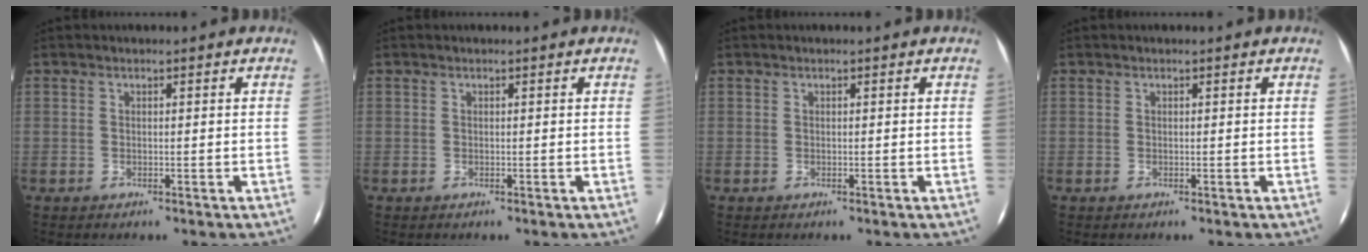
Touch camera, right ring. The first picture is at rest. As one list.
[{"total": 0.0}, {"total": 0.0}, {"total": 0.0}]